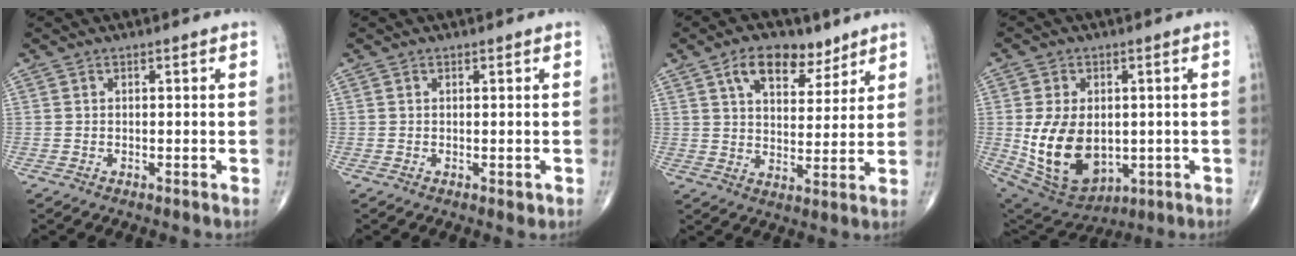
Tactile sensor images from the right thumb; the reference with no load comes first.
{"total": 0.7, "force": [0.1, 0.5, 0.5], "torque": [-0.008, -0.003, 0.004]}
{"total": 10.5, "force": [6.3, 5.8, 6.2], "torque": [-0.074, -0.030, 0.106]}
{"total": 15.6, "force": [-1.1, 10.5, 11.5], "torque": [-0.191, -0.007, 0.015]}